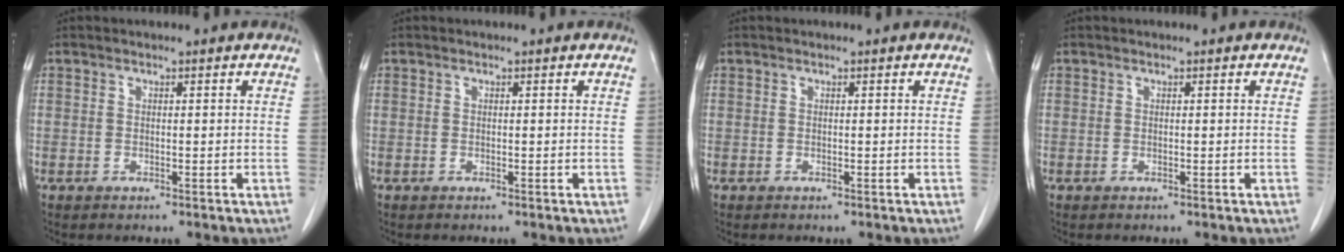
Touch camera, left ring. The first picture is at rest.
{"total": 0.0}
{"total": 0.0}
{"total": 0.0}